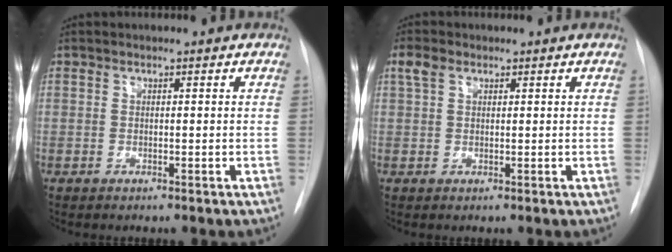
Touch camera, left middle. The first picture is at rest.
{"total": 2.5, "force": [1.4, 1.4, 1.5], "torque": [-0.037, 0.017, 0.030]}